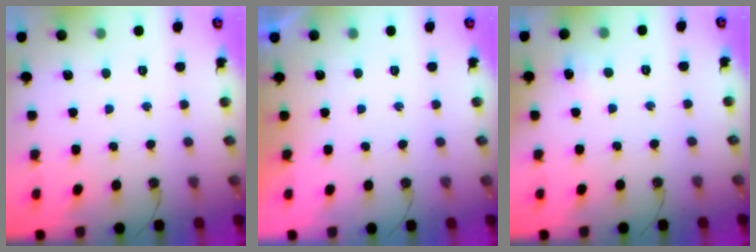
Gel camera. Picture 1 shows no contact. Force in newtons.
{"total": 0.0}
{"total": 2.3, "press": 2.0, "slide": 1.0}